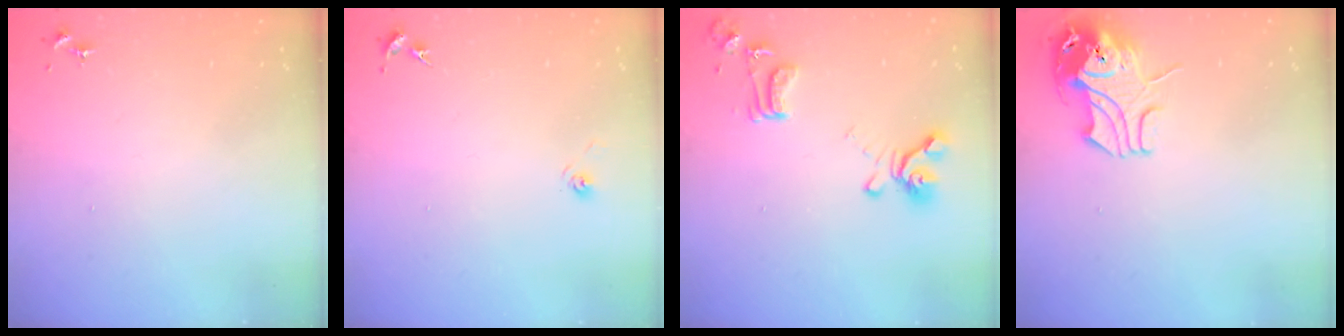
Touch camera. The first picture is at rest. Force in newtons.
{"total": 3.2, "press": 2.7, "slide": 1.8}
{"total": 12.6, "press": 12.5, "slide": 1.0}
{"total": 9.9, "press": 9.8, "slide": 1.4}